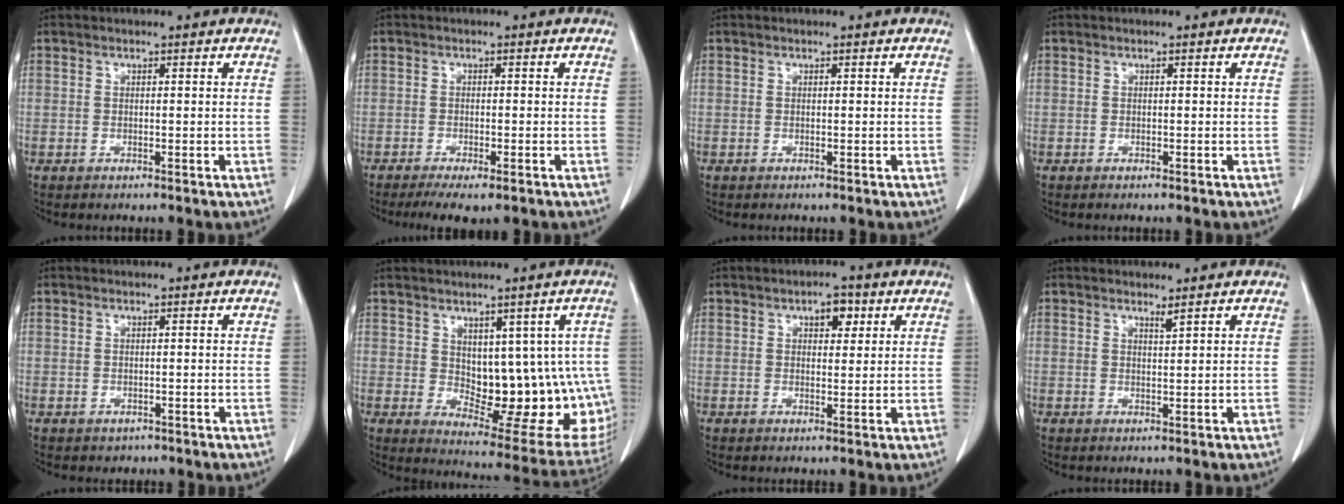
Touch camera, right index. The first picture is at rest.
{"total": 5.2, "force": [-3.7, 1.1, 3.4], "torque": [-0.051, -0.013, -0.054]}
{"total": 0.0}
{"total": 0.0}
{"total": 1.3, "force": [-0.6, 1.1, 0.0], "torque": [-0.005, 0.003, -0.007]}
{"total": 15.9, "force": [0.0, 8.0, 13.7], "torque": [-0.139, 0.002, 0.024]}
{"total": 3.3, "force": [1.6, 1.7, 2.4], "torque": [-0.033, 0.007, 0.022]}
{"total": 0.9, "force": [0.8, -0.3, 0.4], "torque": [-0.016, -0.011, 0.017]}